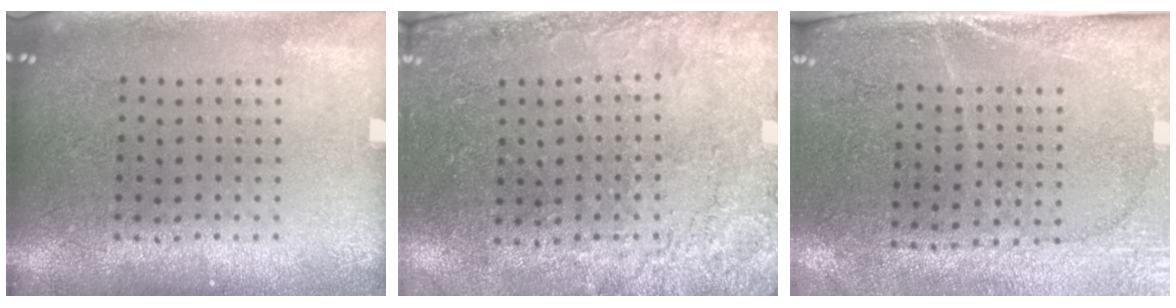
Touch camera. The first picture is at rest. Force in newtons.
{"total": 2.5, "press": 2.1, "slide": 1.3}
{"total": 2.9, "press": 2.5, "slide": 1.4}